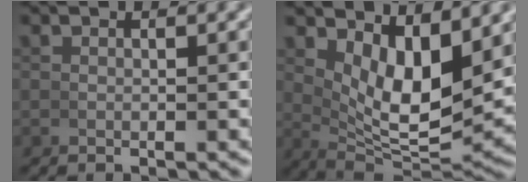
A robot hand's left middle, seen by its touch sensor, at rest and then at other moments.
{"total": 9.2, "force": [2.2, 4.1, 7.9], "torque": [-0.119, -0.030, 0.049]}